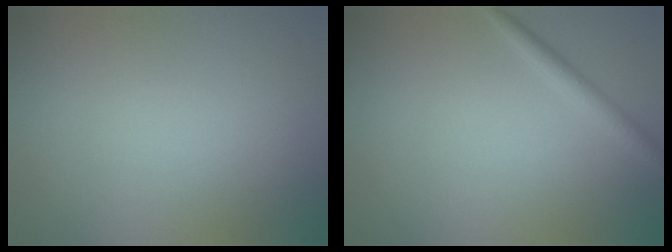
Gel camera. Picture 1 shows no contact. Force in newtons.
{"total": 1.5, "press": 1.5, "slide": 0.1}